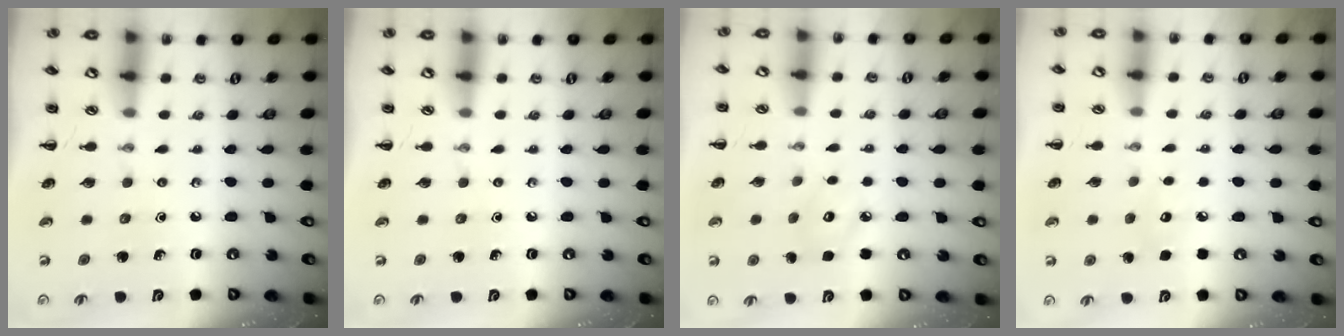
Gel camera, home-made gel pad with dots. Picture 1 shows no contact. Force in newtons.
{"total": 0.0}
{"total": 4.1, "press": 4.0, "slide": 0.8}
{"total": 5.2, "press": 5.0, "slide": 1.4}